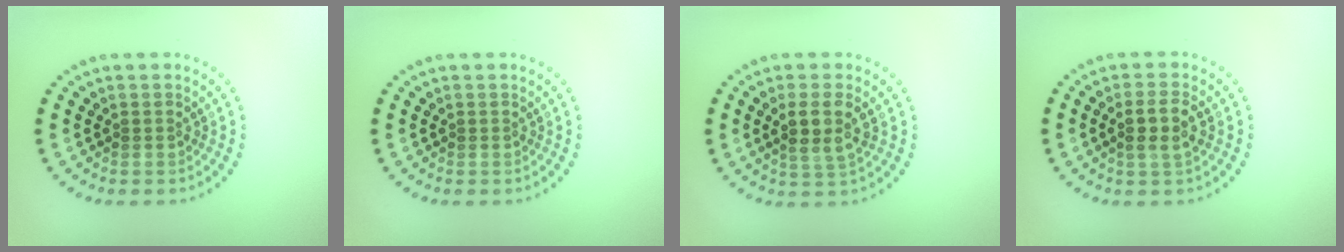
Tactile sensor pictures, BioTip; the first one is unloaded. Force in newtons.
{"total": 0.0}
{"total": 2.9, "press": 2.6, "slide": 1.2}
{"total": 2.4, "press": 2.3, "slide": 0.8}